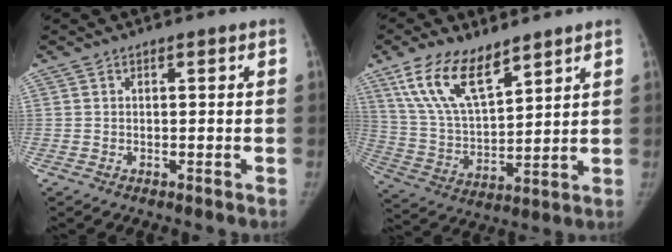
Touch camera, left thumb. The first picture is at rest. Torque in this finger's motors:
{"motor_torque": [0.27, 0.20, 1.57, -1.20, 0.12]}